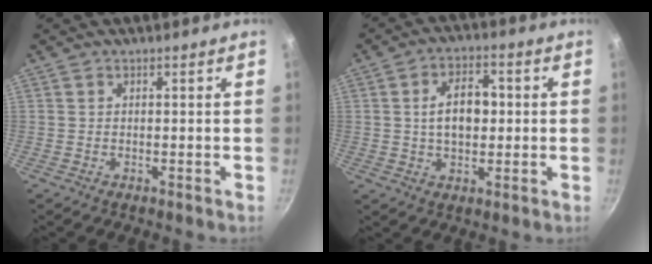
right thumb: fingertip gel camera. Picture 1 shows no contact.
{"total": 8.9, "force": [0.6, 5.4, 7.0], "torque": [-0.094, 0.014, 0.004]}